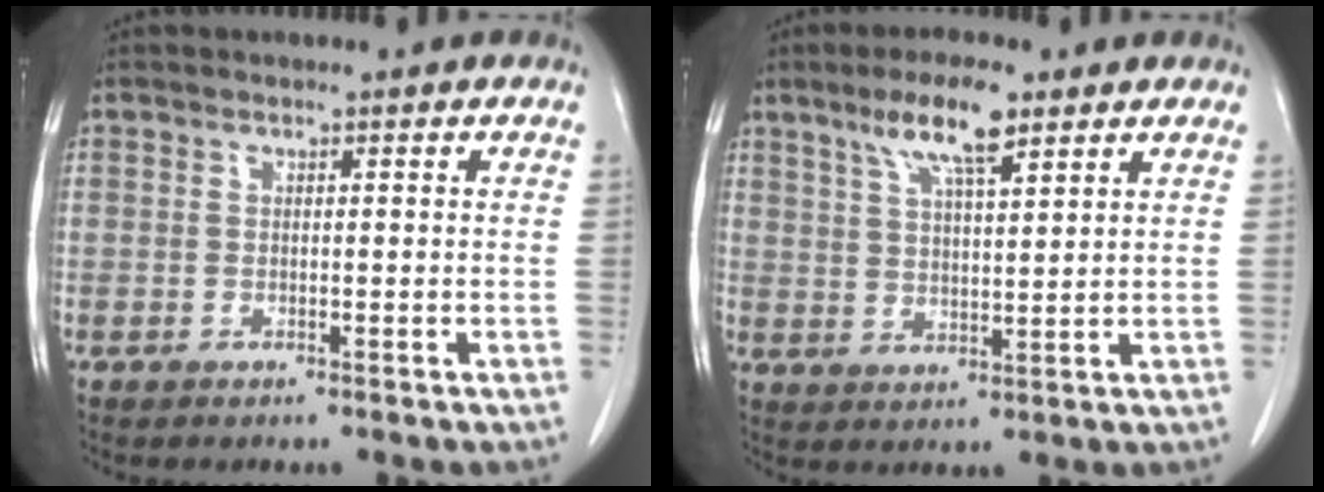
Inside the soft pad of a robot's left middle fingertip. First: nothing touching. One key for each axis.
{"total": 8.0, "fx": 5.1, "fy": 1.4, "fz": 6.0, "tx": -0.114, "ty": 0.007, "tz": 0.092}